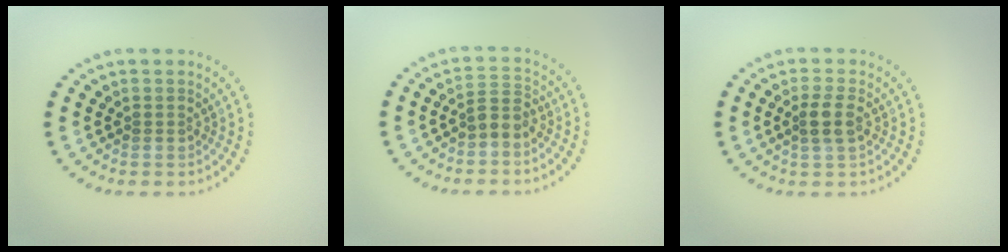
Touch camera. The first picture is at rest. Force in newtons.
{"total": 1.9, "press": 1.5, "slide": 1.0}
{"total": 2.3, "press": 2.1, "slide": 0.8}